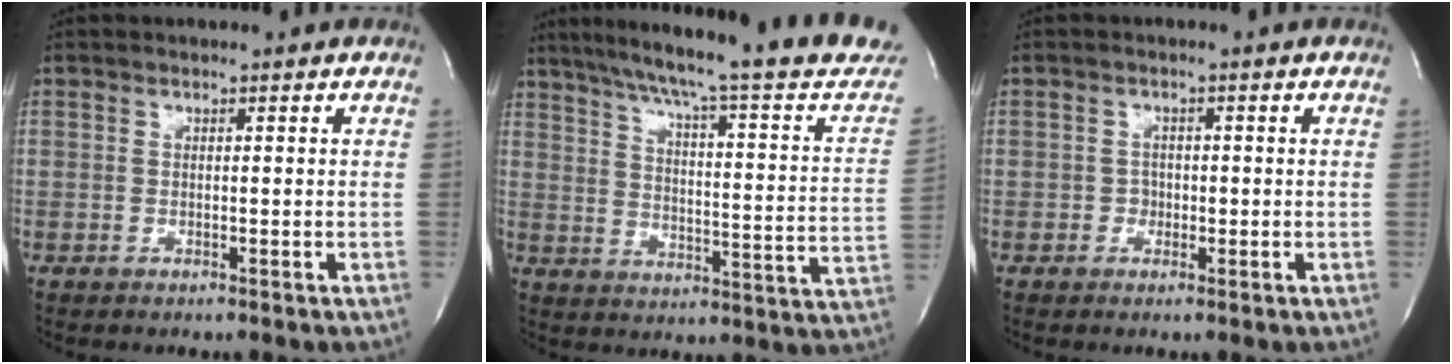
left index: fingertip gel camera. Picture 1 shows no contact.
{"total": 27.6, "force": [23.8, 1.1, 13.9], "torque": [-0.210, -0.057, 0.298]}
{"total": 1.4, "force": [-0.4, 1.2, 0.5], "torque": [-0.002, 0.006, -0.006]}